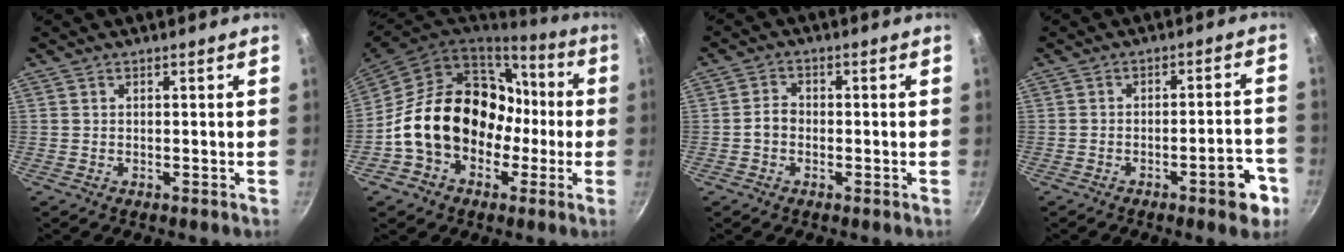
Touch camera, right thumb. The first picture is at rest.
{"total": 20.4, "force": [-2.0, 16.0, 12.5], "torque": [-0.169, 0.066, -0.021]}
{"total": 2.8, "force": [-0.7, 2.2, 1.6], "torque": [-0.020, 0.017, -0.016]}
{"total": 8.1, "force": [-4.1, 2.5, 6.5], "torque": [-0.063, 0.037, -0.049]}